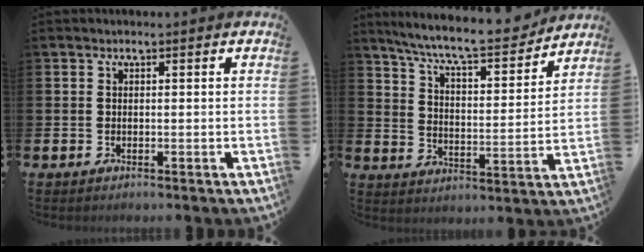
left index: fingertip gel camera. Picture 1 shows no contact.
{"total": 9.1, "force": [8.4, 1.0, 3.3], "torque": [-0.094, -0.058, 0.144]}